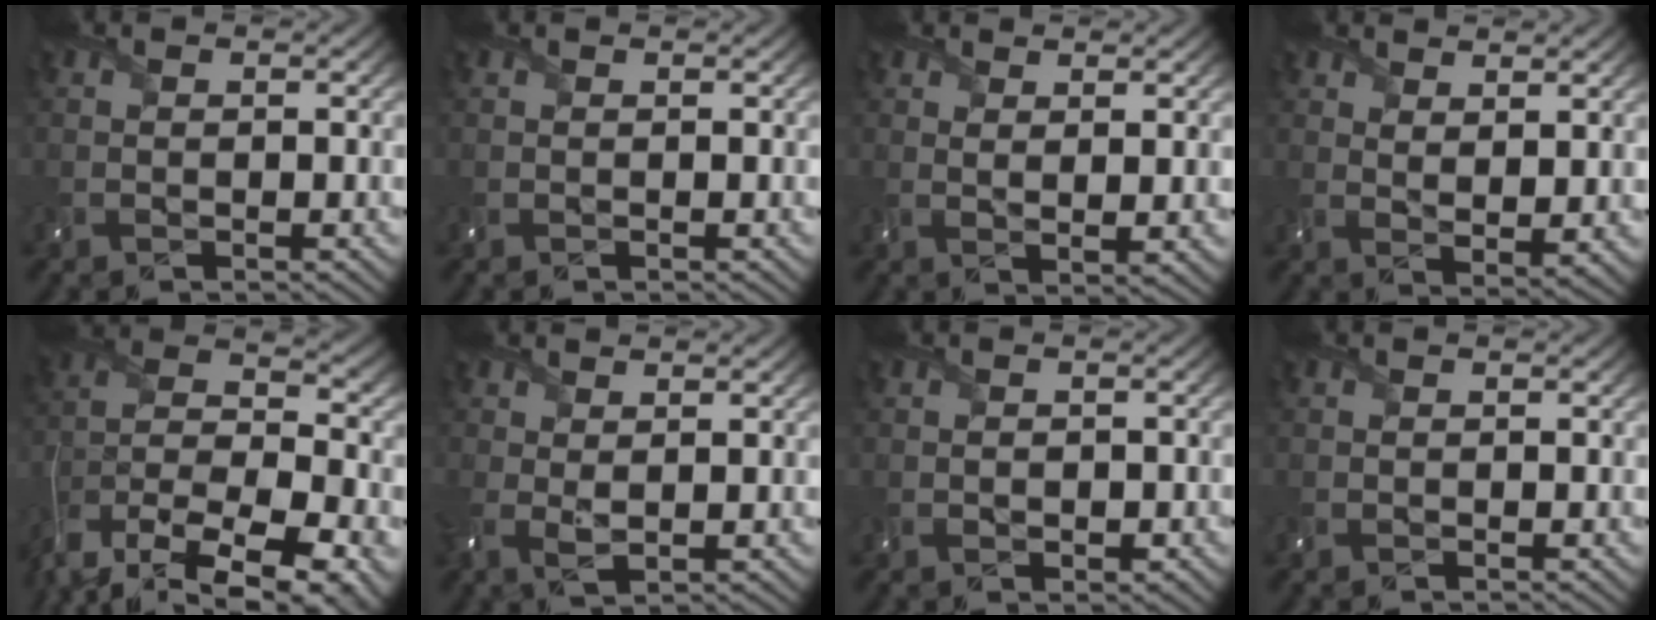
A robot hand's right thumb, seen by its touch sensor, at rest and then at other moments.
{"total": 0.0}
{"total": 2.2, "force": [1.3, 0.1, 1.7], "torque": [-0.040, -0.004, 0.029]}
{"total": 3.1, "force": [2.3, 0.8, 1.9], "torque": [-0.046, -0.010, 0.050]}
{"total": 16.1, "force": [-10.4, 8.2, 9.2], "torque": [-0.207, -0.037, -0.144]}
{"total": 2.4, "force": [0.6, 1.1, 2.0], "torque": [-0.051, -0.011, 0.016]}
{"total": 2.2, "force": [-0.4, 1.6, 1.5], "torque": [-0.007, -0.001, 0.003]}
{"total": 0.0}